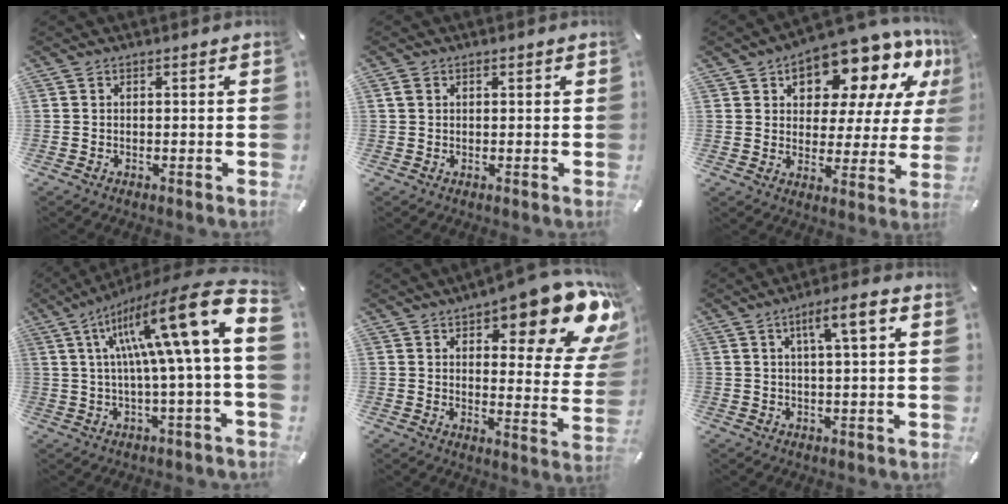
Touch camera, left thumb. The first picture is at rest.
{"total": 1.2, "force": [0.4, 1.0, 0.6], "torque": [-0.012, 0.005, 0.006]}
{"total": 14.9, "force": [11.1, 7.1, 7.0], "torque": [-0.109, -0.088, 0.187]}
{"total": 23.1, "force": [8.0, 3.2, 21.5], "torque": [-0.357, -0.062, 0.118]}
{"total": 17.3, "force": [11.4, 5.7, 11.7], "torque": [-0.146, -0.093, 0.184]}
{"total": 6.7, "force": [2.4, 0.9, 6.2], "torque": [-0.108, -0.004, 0.034]}